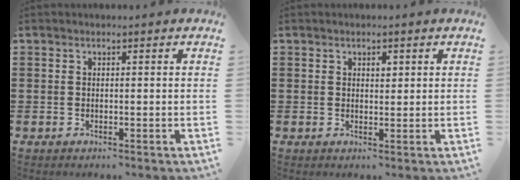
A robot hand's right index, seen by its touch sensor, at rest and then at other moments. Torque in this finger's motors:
{"motor_torque": [0.25, -0.32, 0.01, 0.03]}